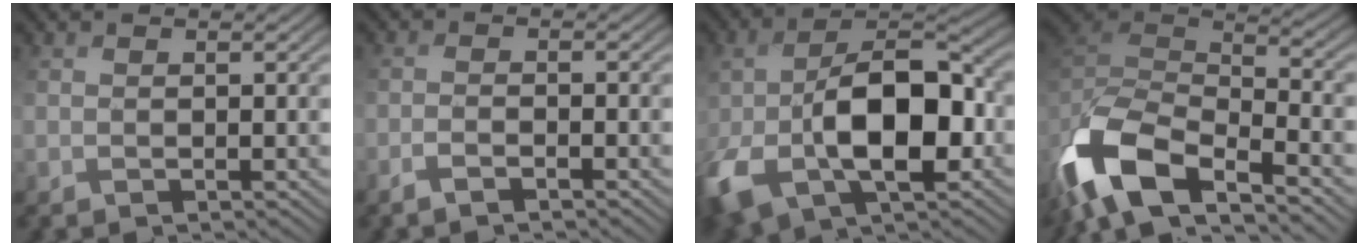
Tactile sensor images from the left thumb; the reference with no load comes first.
{"total": 1.7, "force": [-1.4, 0.0, 0.9], "torque": [-0.016, 0.001, -0.027]}
{"total": 13.6, "force": [-3.0, 8.0, 10.5], "torque": [-0.192, -0.022, -0.045]}
{"total": 13.9, "force": [-7.2, 5.9, 10.3], "torque": [-0.263, -0.006, -0.125]}